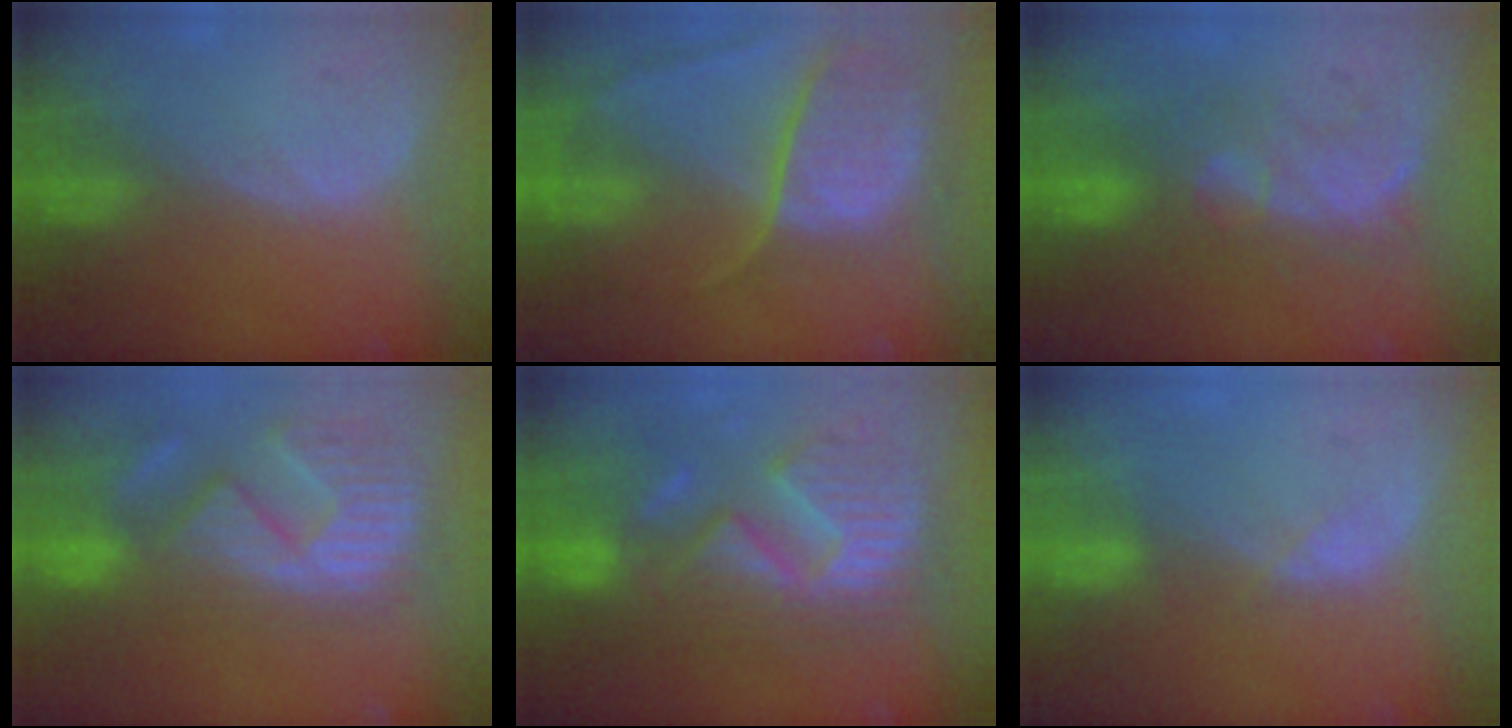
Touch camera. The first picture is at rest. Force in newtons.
{"total": 10.7, "press": 8.9, "slide": 5.9}
{"total": 8.2, "press": 7.7, "slide": 2.8}
{"total": 13.2, "press": 12.1, "slide": 5.4}
{"total": 13.2, "press": 13.2, "slide": 1.2}
{"total": 1.9, "press": 1.7, "slide": 0.9}